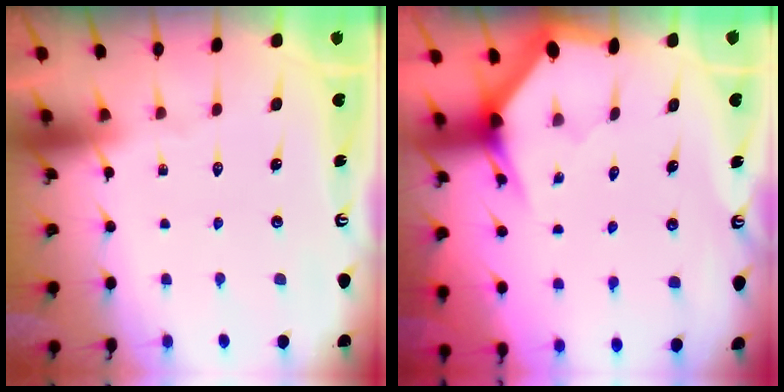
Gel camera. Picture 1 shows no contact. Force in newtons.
{"total": 3.0, "press": 3.0, "slide": 0.0}